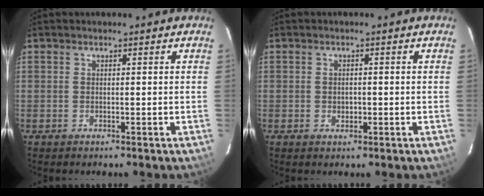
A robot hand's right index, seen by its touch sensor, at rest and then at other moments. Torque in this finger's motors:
{"motor_torque": [-0.03, 0.03, -0.02, -0.01]}